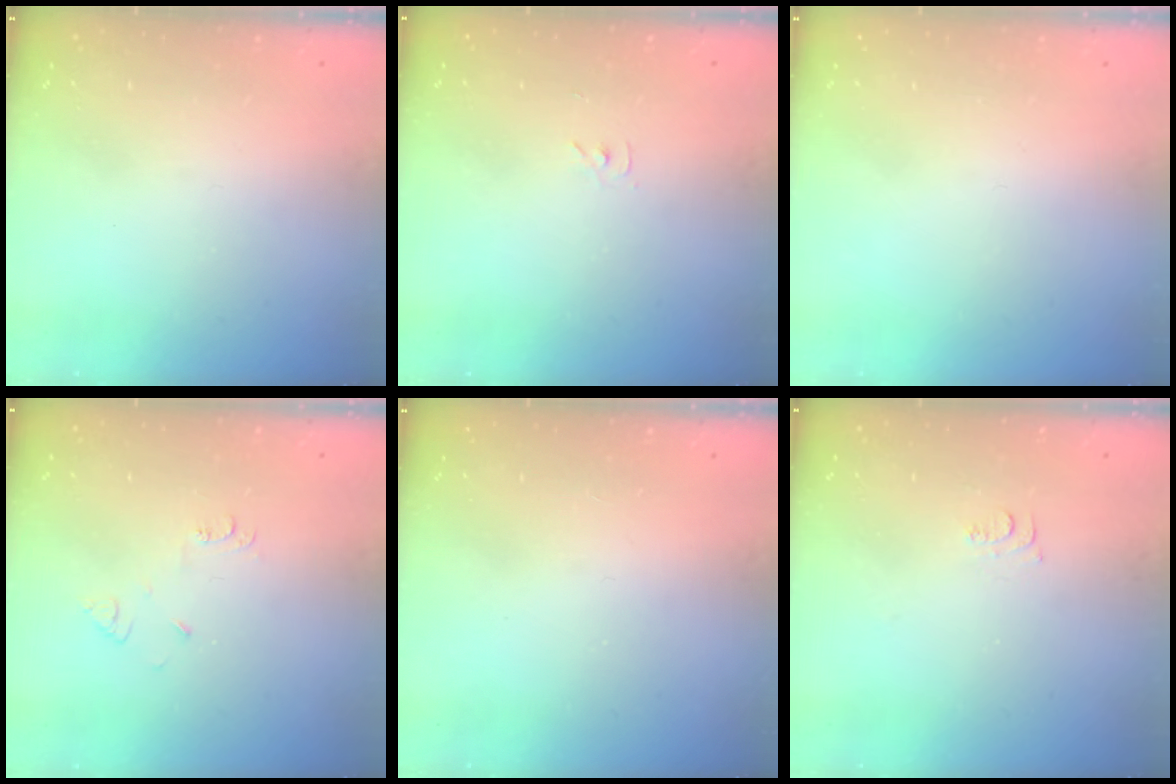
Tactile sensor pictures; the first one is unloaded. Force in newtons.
{"total": 3.5, "press": 3.5, "slide": 0.5}
{"total": 1.7, "press": 1.7, "slide": 0.1}
{"total": 4.9, "press": 4.8, "slide": 0.7}
{"total": 2.8, "press": 2.8, "slide": 0.4}
{"total": 4.5, "press": 4.5, "slide": 0.7}